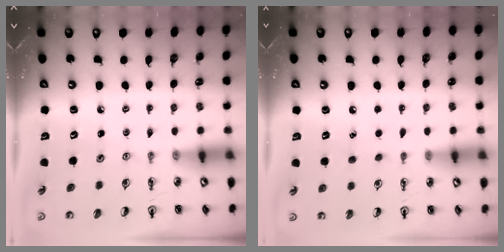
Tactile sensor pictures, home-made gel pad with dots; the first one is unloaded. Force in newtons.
{"total": 4.9, "press": 4.9, "slide": 0.6}